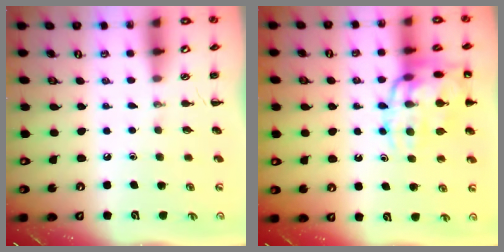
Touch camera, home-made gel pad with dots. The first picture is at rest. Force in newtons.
{"total": 17.8, "press": 17.7, "slide": 2.1}